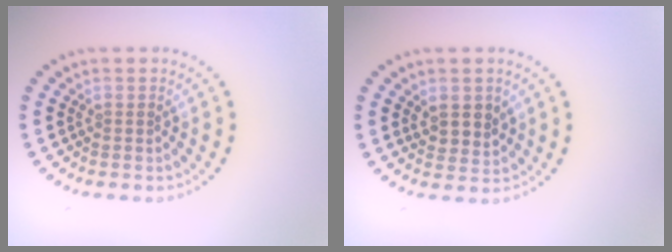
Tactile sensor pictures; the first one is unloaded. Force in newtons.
{"total": 2.4, "press": 2.3, "slide": 0.9}